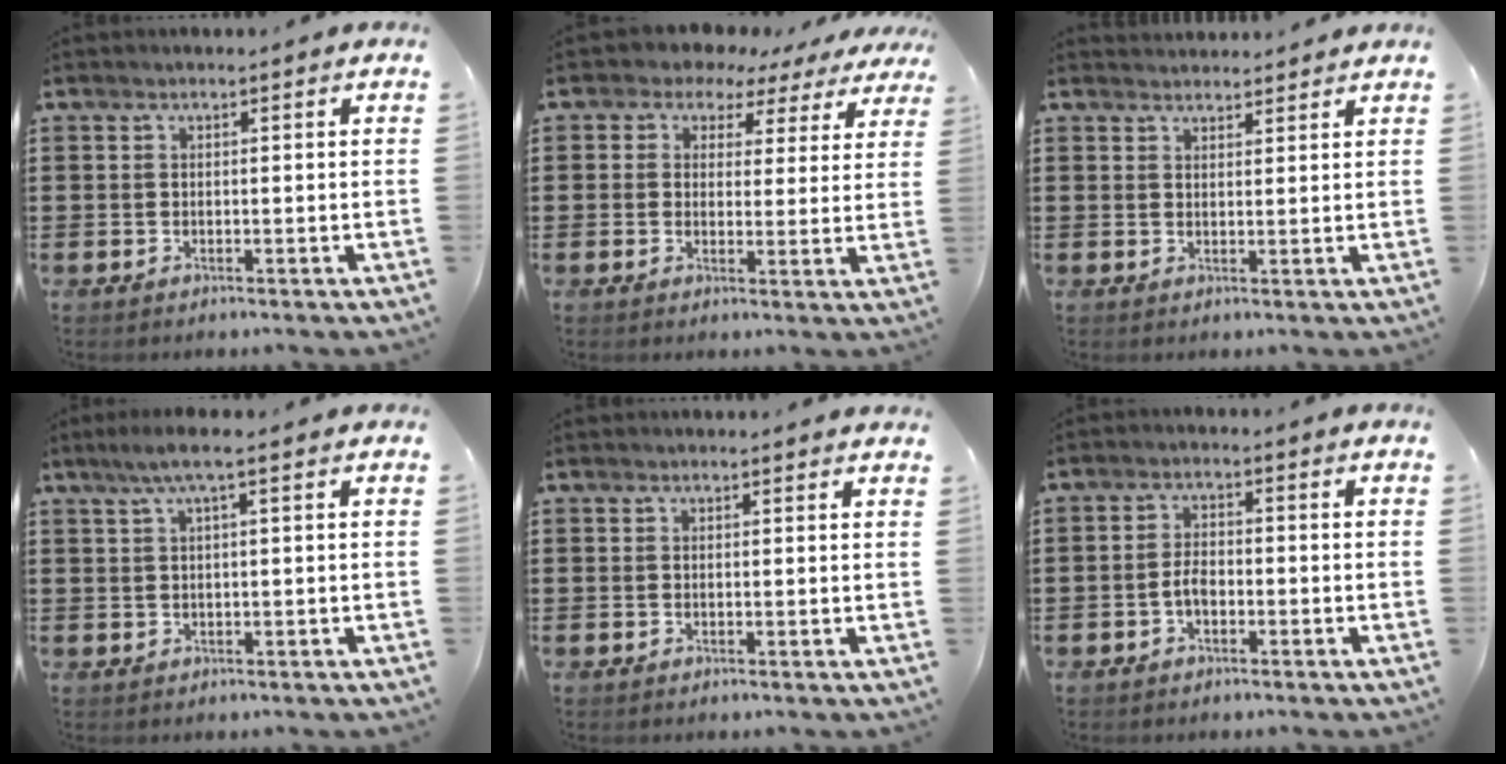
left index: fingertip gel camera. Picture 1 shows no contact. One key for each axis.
{"total": 3.6, "fx": 2.7, "fy": 2.2, "fz": 0.8, "tx": -0.037, "ty": -0.010, "tz": 0.044}
{"total": 2.0, "fx": 2.0, "fy": 0.2, "fz": -0.2, "tx": -0.003, "ty": -0.002, "tz": 0.038}
{"total": 2.9, "fx": 1.2, "fy": 0.0, "fz": 2.6, "tx": -0.053, "ty": 0.001, "tz": 0.019}
{"total": 0.5, "fx": 0.5, "fy": 0.0, "fz": 0.1, "tx": -0.004, "ty": -0.002, "tz": 0.009}
{"total": 2.8, "fx": -1.0, "fy": 1.4, "fz": 2.2, "tx": -0.058, "ty": 0.000, "tz": -0.025}